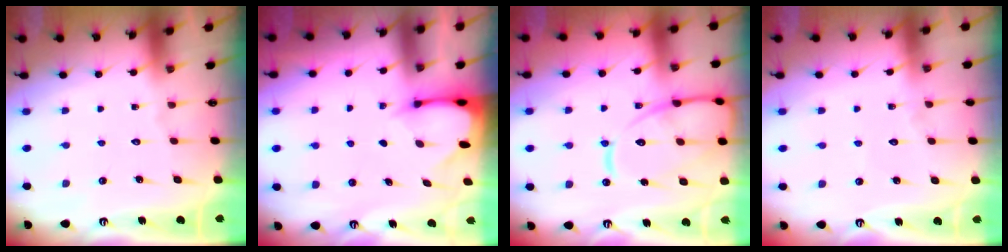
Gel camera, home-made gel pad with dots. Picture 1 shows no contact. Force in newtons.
{"total": 2.5, "press": 2.5, "slide": 0.3}
{"total": 16.0, "press": 15.9, "slide": 1.5}
{"total": 3.2, "press": 3.2, "slide": 0.4}